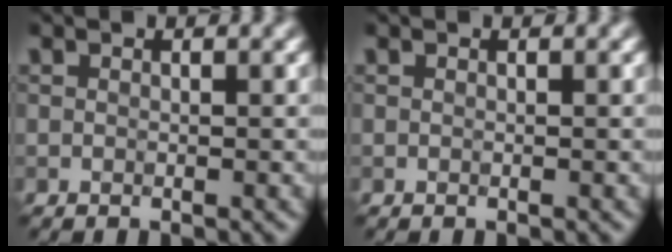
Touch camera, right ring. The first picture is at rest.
{"total": 0.0}